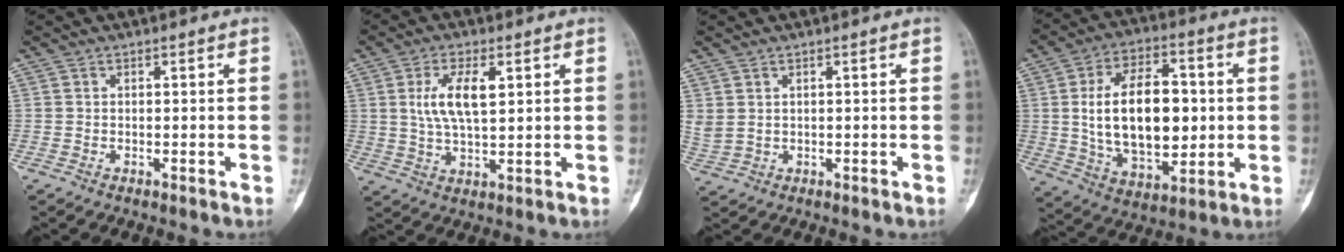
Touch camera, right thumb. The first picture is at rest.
{"total": 8.3, "force": [2.3, 3.5, 7.2], "torque": [-0.139, -0.006, 0.045]}
{"total": 2.6, "force": [0.9, 2.0, 1.4], "torque": [-0.033, 0.000, 0.027]}
{"total": 19.5, "force": [1.1, 11.2, 15.9], "torque": [-0.240, 0.000, 0.027]}